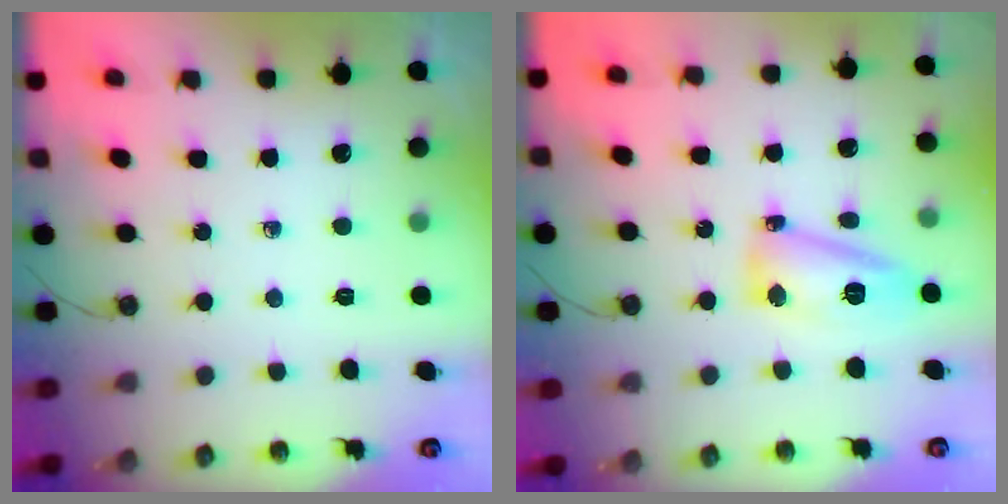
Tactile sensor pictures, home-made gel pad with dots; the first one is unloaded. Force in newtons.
{"total": 13.0, "press": 13.0, "slide": 1.2}